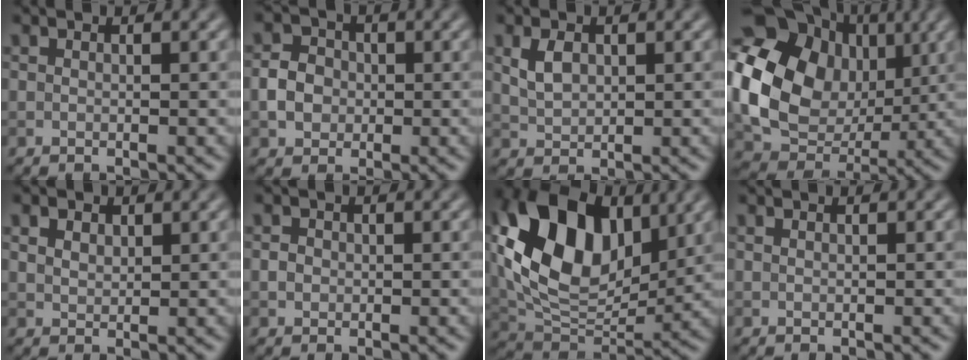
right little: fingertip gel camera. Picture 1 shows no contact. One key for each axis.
{"total": 2.9, "fx": -0.5, "fy": 2.5, "fz": 1.4, "tx": -0.024, "ty": 0.003, "tz": -0.013}
{"total": 2.3, "fx": 0.7, "fy": 1.5, "fz": 1.5, "tx": -0.036, "ty": 0.000, "tz": 0.018}
{"total": 15.4, "fx": 2.2, "fy": 12.0, "fz": 9.3, "tx": -0.202, "ty": 0.008, "tz": 0.033}
{"total": 3.0, "fx": 1.9, "fy": 1.9, "fz": 1.4, "tx": -0.036, "ty": 0.011, "tz": 0.022}
{"total": 0.9, "fx": -0.1, "fy": 0.8, "fz": 0.3, "tx": -0.004, "ty": -0.002, "tz": -0.003}
{"total": 13.6, "fx": 4.0, "fy": 8.7, "fz": 9.6, "tx": -0.178, "ty": 0.013, "tz": 0.067}
{"total": 0.0}